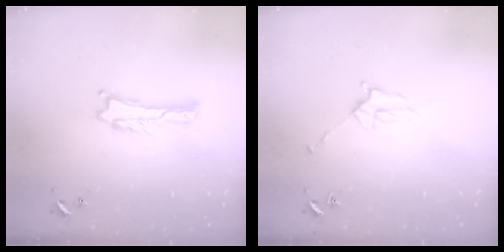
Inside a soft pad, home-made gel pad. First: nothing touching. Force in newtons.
{"total": 3.7, "press": 3.6, "slide": 0.5}